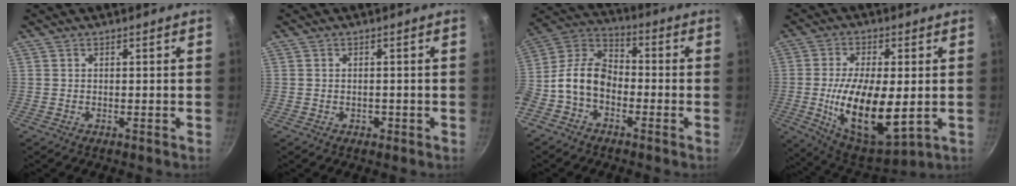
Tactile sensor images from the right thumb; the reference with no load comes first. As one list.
[{"total": 1.0, "force": [-0.4, 0.8, 0.5], "torque": [-0.006, 0.003, -0.002]}, {"total": 11.9, "force": [-2.9, 8.1, 8.2], "torque": [-0.140, 0.057, -0.076]}, {"total": 17.9, "force": [-1.9, 7.9, 16.0], "torque": [-0.276, -0.008, -0.020]}]